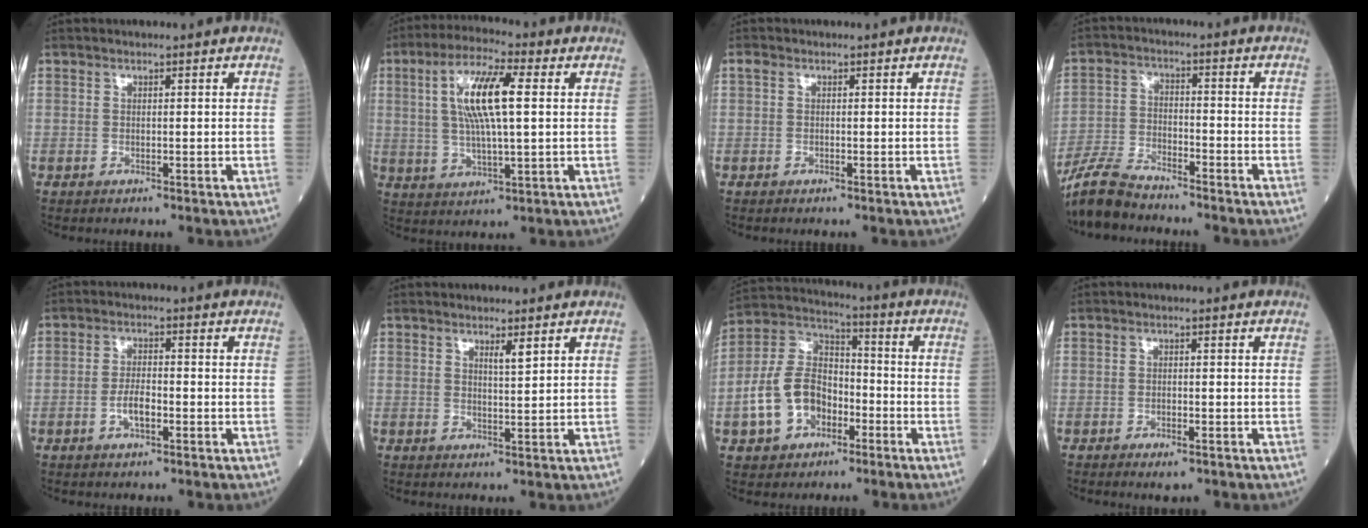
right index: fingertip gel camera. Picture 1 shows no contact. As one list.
[{"total": 11.0, "force": [2.3, 2.1, 10.6], "torque": [-0.209, 0.013, 0.041]}, {"total": 0.7, "force": [-0.2, 0.4, 0.5], "torque": [-0.012, 0.001, -0.004]}, {"total": 10.0, "force": [-9.1, 2.0, 3.4], "torque": [-0.074, -0.015, -0.177]}, {"total": 3.5, "force": [-1.3, 1.2, 3.0], "torque": [-0.059, 0.003, -0.023]}, {"total": 1.0, "force": [0.7, -0.1, 0.7], "torque": [-0.014, -0.006, 0.013]}, {"total": 11.6, "force": [-4.3, 8.1, 7.2], "torque": [-0.173, 0.028, -0.077]}, {"total": 2.2, "force": [-1.4, 0.7, 1.6], "torque": [-0.024, -0.002, -0.017]}]